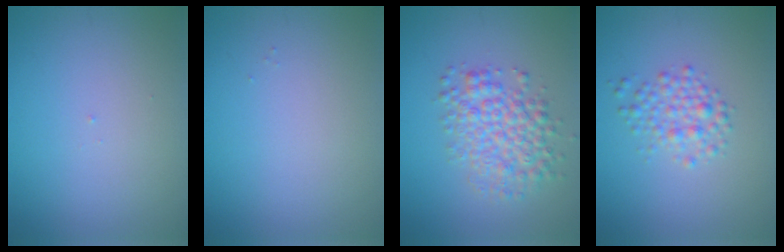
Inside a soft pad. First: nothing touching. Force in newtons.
{"total": 0.0}
{"total": 4.6, "press": 4.6, "slide": 0.2}
{"total": 2.4, "press": 2.4, "slide": 0.1}